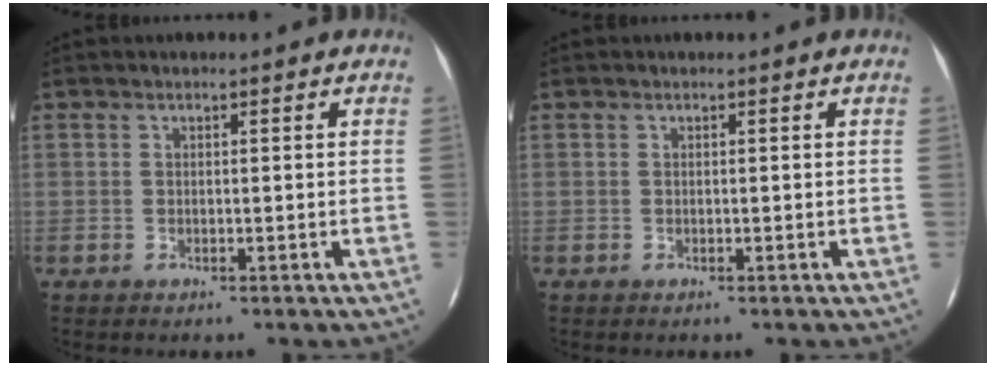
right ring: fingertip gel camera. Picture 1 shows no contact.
{"total": 0.0}